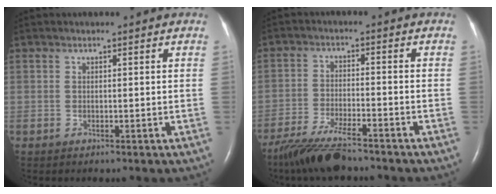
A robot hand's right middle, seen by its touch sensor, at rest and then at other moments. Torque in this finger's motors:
{"motor_torque": [0.77, -0.88, 0.02, 0.05]}